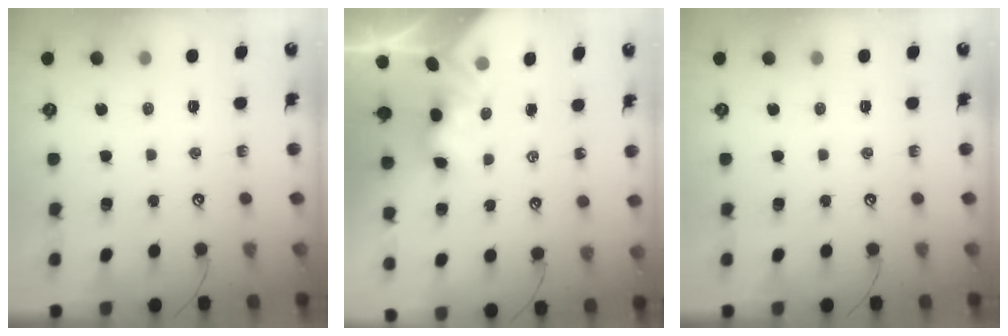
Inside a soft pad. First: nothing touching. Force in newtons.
{"total": 3.0, "press": 2.9, "slide": 0.6}
{"total": 0.0}